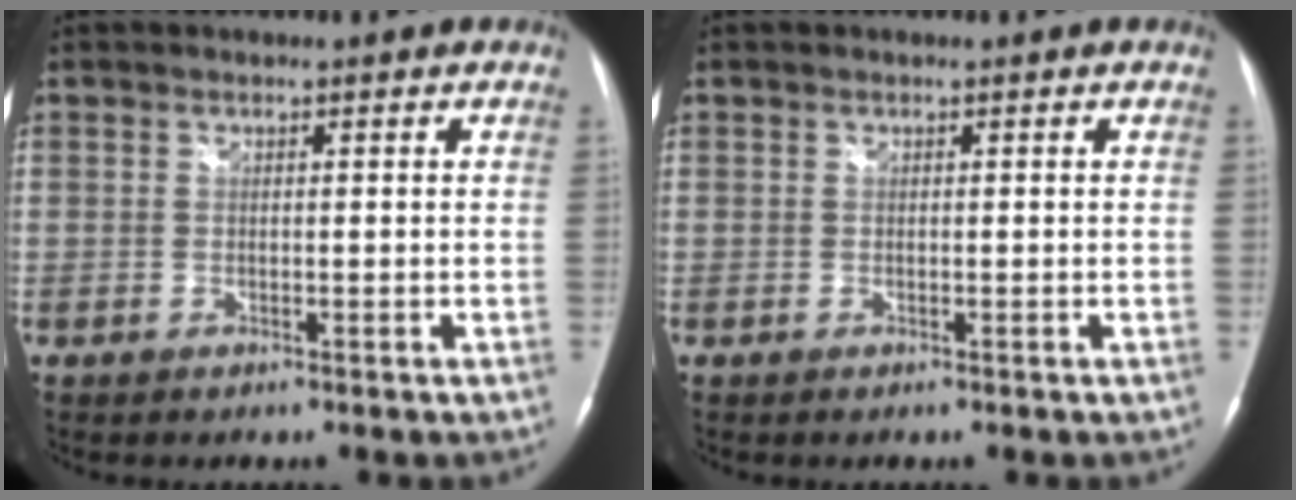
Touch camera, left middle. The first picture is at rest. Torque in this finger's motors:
{"motor_torque": [0.05, 0.05, 0.00, 0.00]}